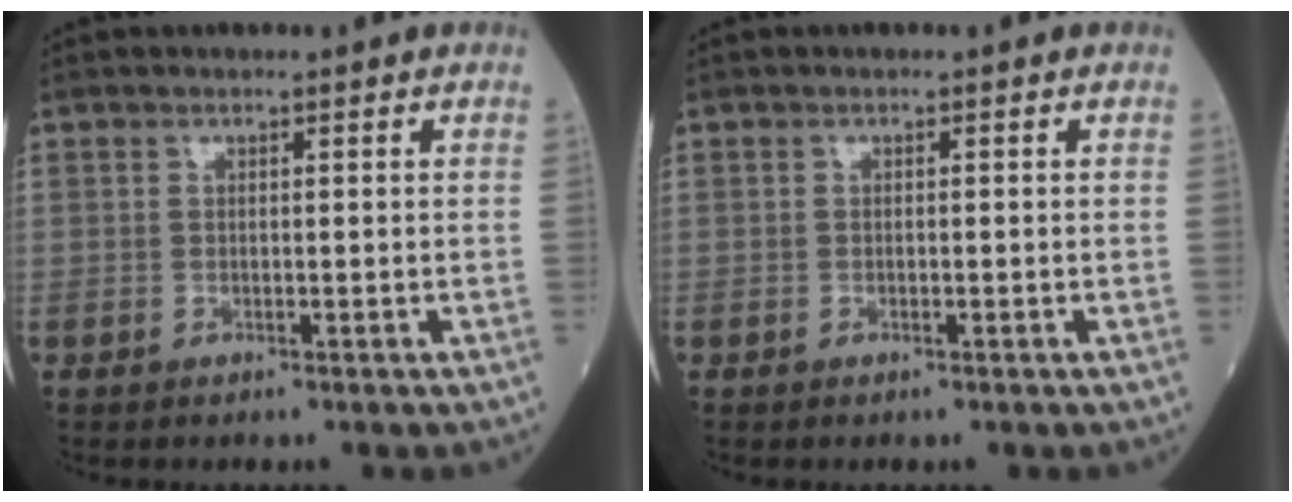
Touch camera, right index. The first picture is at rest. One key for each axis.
{"total": 0.6, "fx": -0.2, "fy": 0.2, "fz": 0.5, "tx": -0.012, "ty": -0.001, "tz": -0.003}